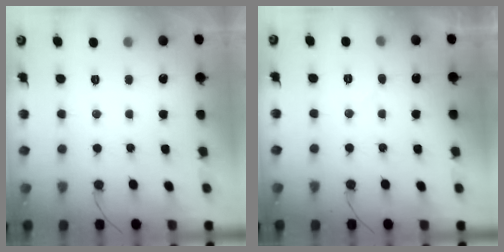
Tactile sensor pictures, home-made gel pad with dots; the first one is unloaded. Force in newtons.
{"total": 3.1, "press": 3.1, "slide": 0.2}